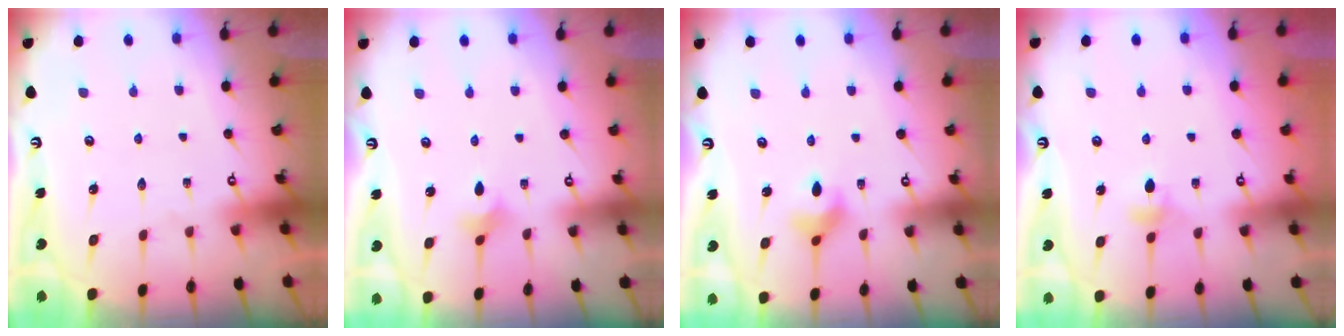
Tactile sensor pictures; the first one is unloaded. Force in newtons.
{"total": 2.6, "press": 2.6, "slide": 0.6}
{"total": 6.3, "press": 6.1, "slide": 1.5}
{"total": 3.4, "press": 3.3, "slide": 0.8}